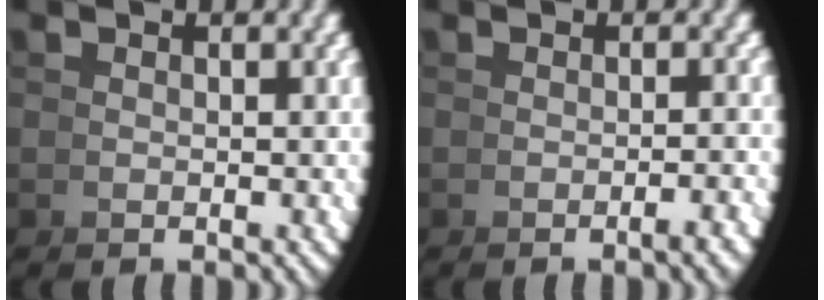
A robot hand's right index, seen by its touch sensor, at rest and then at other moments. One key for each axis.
{"total": 1.9, "fx": -1.0, "fy": 0.5, "fz": 1.6, "tx": -0.011, "ty": 0.015, "tz": -0.021}